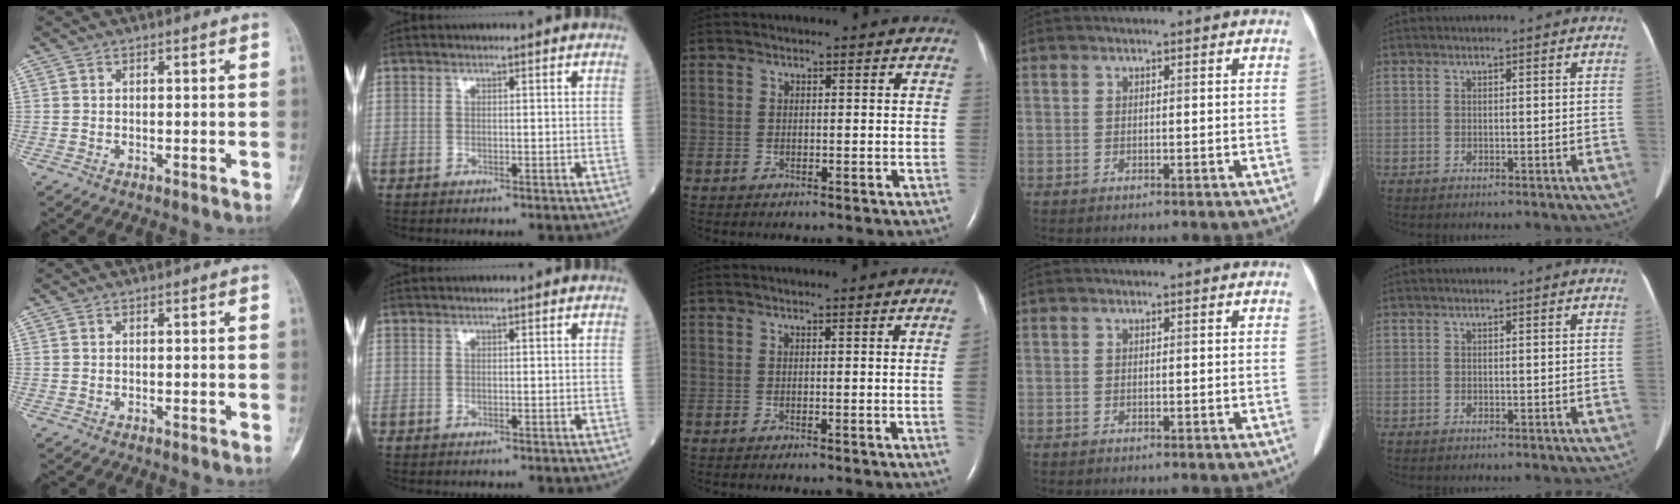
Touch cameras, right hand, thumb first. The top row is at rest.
{"middle": {"total": 1.9, "force": [-0.2, -0.9, 1.7], "torque": [-0.020, -0.001, -0.003]}}